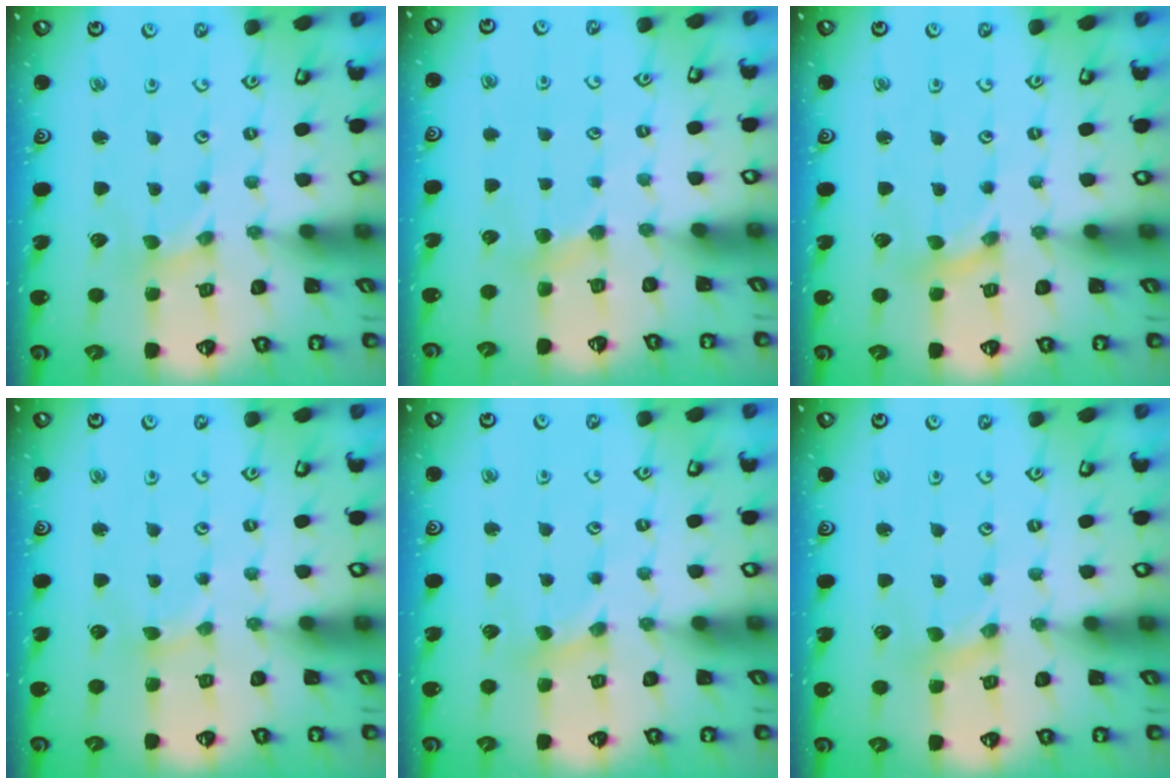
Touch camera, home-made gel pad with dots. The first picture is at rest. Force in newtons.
{"total": 3.9, "press": 3.9, "slide": 0.6}
{"total": 0.0}
{"total": 1.3, "press": 1.2, "slide": 0.2}
{"total": 2.8, "press": 2.8, "slide": 0.5}
{"total": 0.7, "press": 0.7, "slide": 0.2}